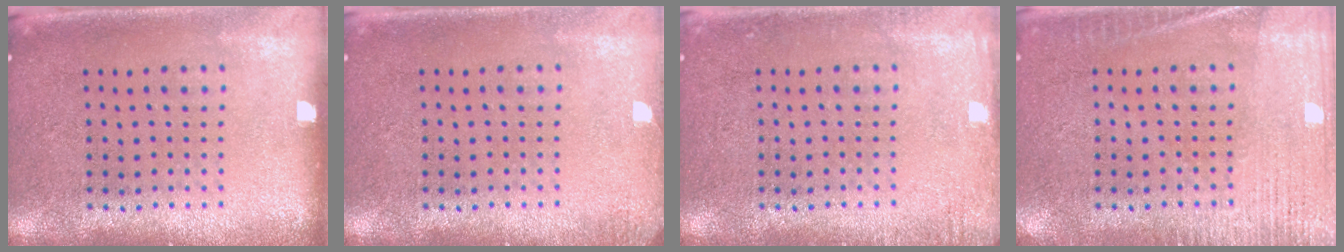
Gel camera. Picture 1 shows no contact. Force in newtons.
{"total": 1.0, "press": 1.0, "slide": 0.1}
{"total": 1.5, "press": 1.4, "slide": 0.2}
{"total": 3.6, "press": 3.6, "slide": 0.6}